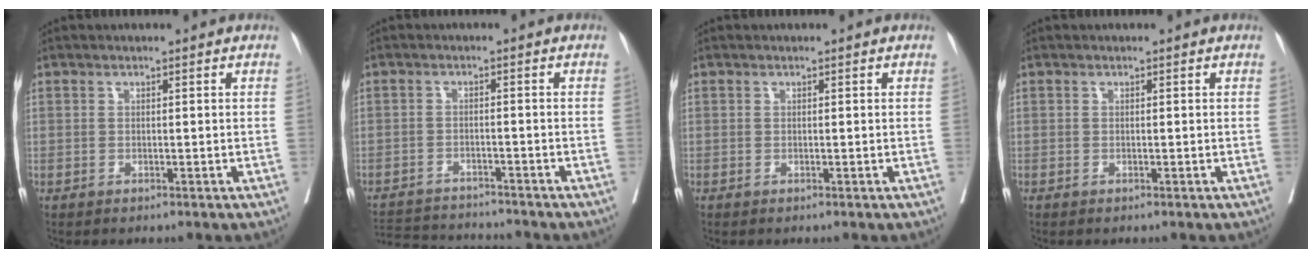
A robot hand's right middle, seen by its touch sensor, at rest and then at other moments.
{"total": 9.0, "force": [-8.9, 0.3, 1.6], "torque": [-0.026, 0.003, -0.138]}
{"total": 0.0}
{"total": 0.0}